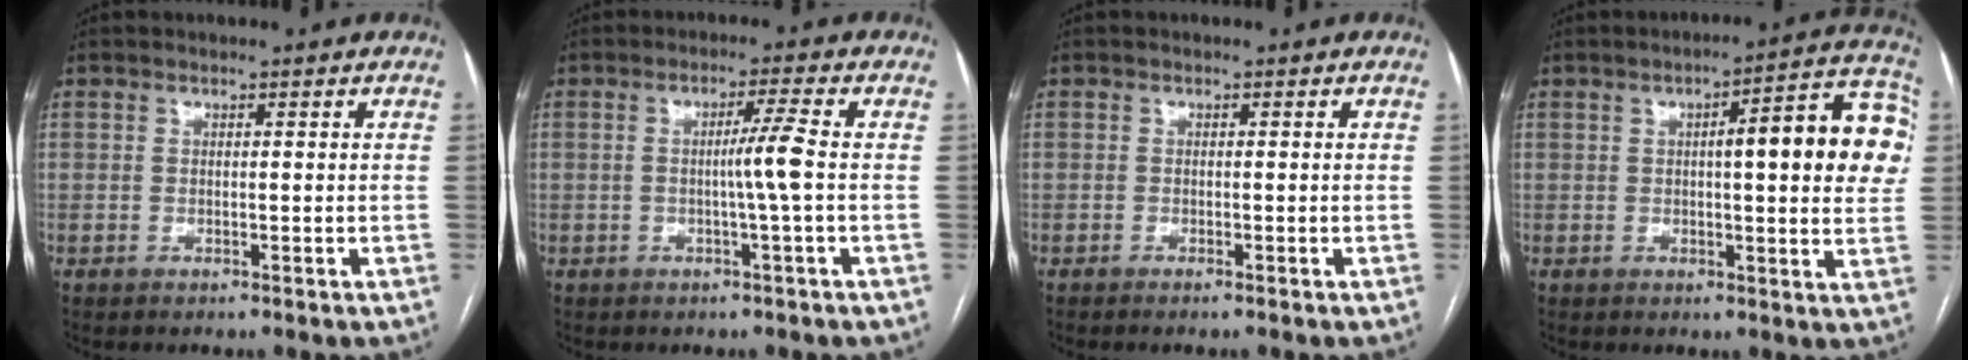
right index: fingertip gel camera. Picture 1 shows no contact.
{"total": 4.2, "force": [-0.5, -1.1, 4.1], "torque": [-0.071, 0.004, -0.008]}
{"total": 0.7, "force": [-0.6, -0.1, 0.4], "torque": [-0.010, -0.001, -0.010]}
{"total": 14.0, "force": [2.2, 2.8, 13.6], "torque": [-0.163, 0.032, 0.020]}